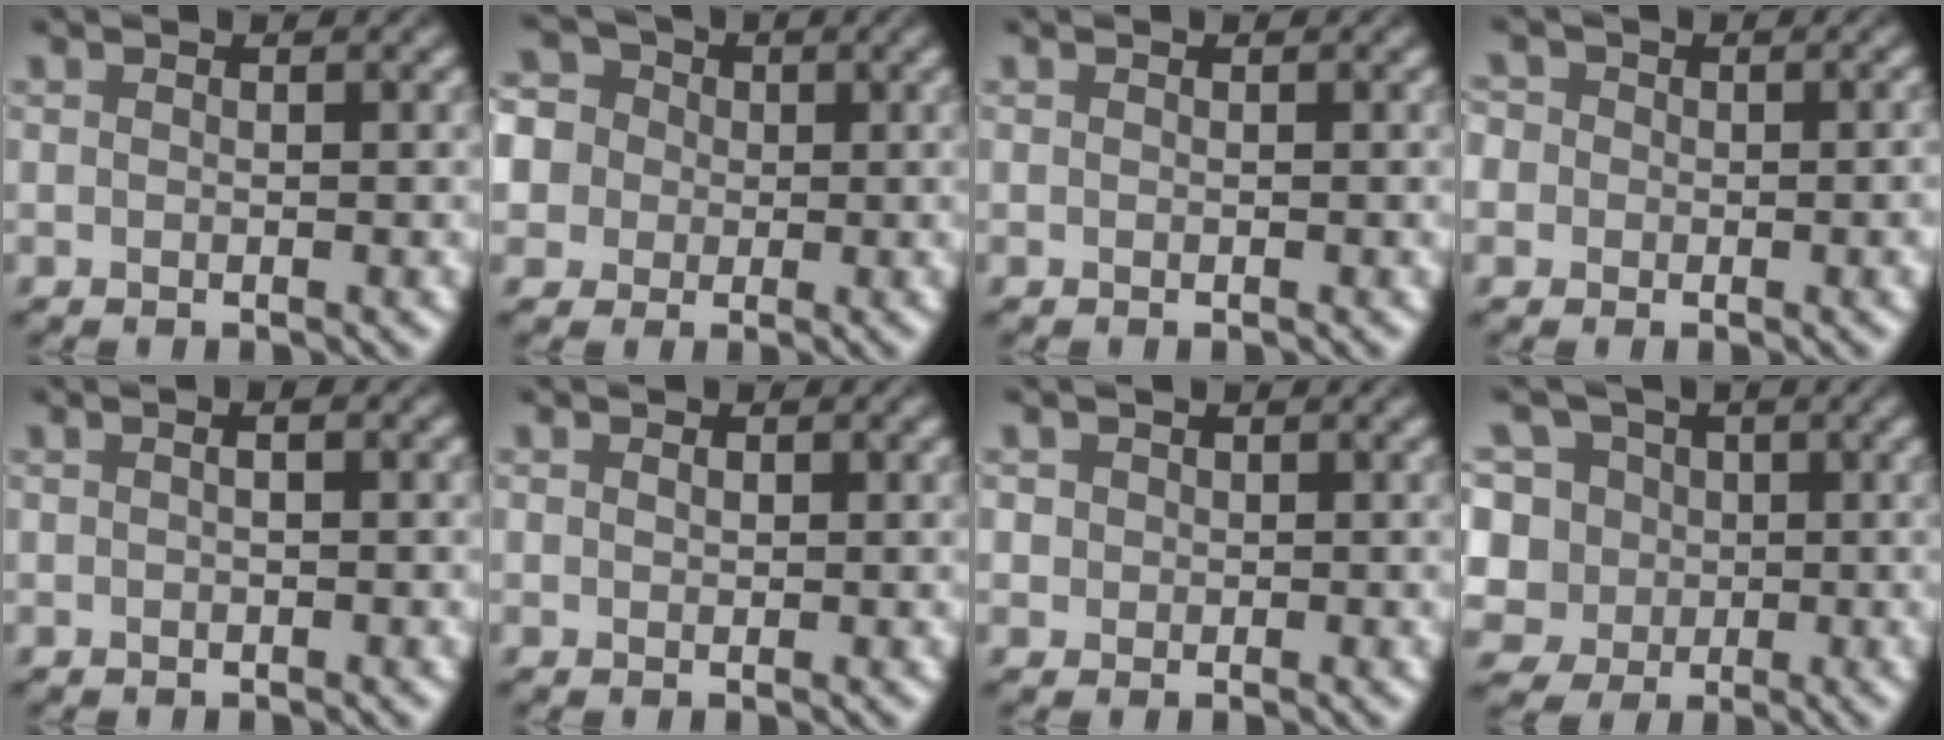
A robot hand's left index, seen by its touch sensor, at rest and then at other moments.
{"total": 9.2, "force": [2.8, 7.7, 4.3], "torque": [-0.089, 0.041, 0.015]}
{"total": 0.0}
{"total": 5.1, "force": [0.8, 4.2, 2.9], "torque": [-0.032, 0.025, -0.018]}
{"total": 1.1, "force": [0.0, 0.4, 1.0], "torque": [-0.015, 0.003, -0.002]}
{"total": 0.8, "force": [0.1, 0.7, 0.5], "torque": [-0.008, 0.000, 0.000]}
{"total": 1.6, "force": [0.4, 1.4, 0.5], "torque": [-0.011, 0.004, 0.009]}
{"total": 11.2, "force": [2.5, 9.5, 5.4], "torque": [-0.124, 0.045, 0.007]}